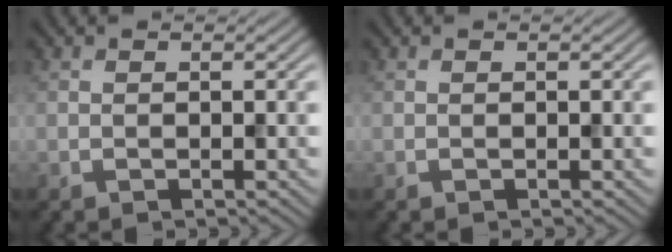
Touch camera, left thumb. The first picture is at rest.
{"total": 0.0}